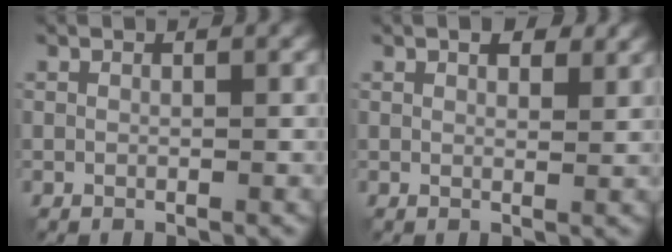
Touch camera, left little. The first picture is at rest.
{"total": 1.9, "force": [1.2, 1.0, 1.2], "torque": [-0.015, 0.000, 0.022]}